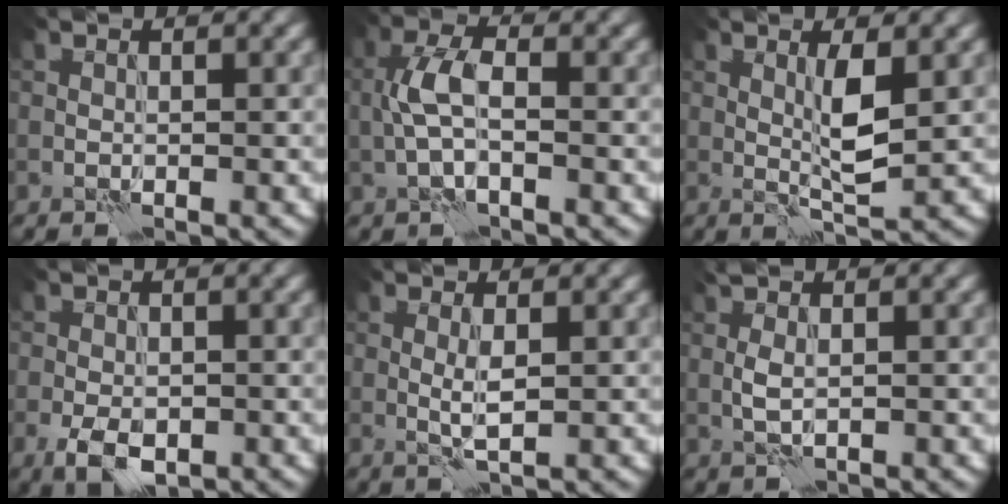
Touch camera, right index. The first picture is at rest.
{"total": 3.2, "force": [-0.4, 1.3, 2.8], "torque": [-0.063, 0.008, -0.015]}
{"total": 3.0, "force": [1.0, 0.5, 2.8], "torque": [-0.054, -0.007, 0.017]}
{"total": 3.6, "force": [-1.4, 2.2, 2.6], "torque": [-0.049, -0.005, -0.025]}
{"total": 1.8, "force": [0.4, 0.3, 1.7], "torque": [-0.036, -0.003, 0.008]}
{"total": 1.5, "force": [0.5, 0.6, 1.3], "torque": [-0.037, 0.002, 0.010]}